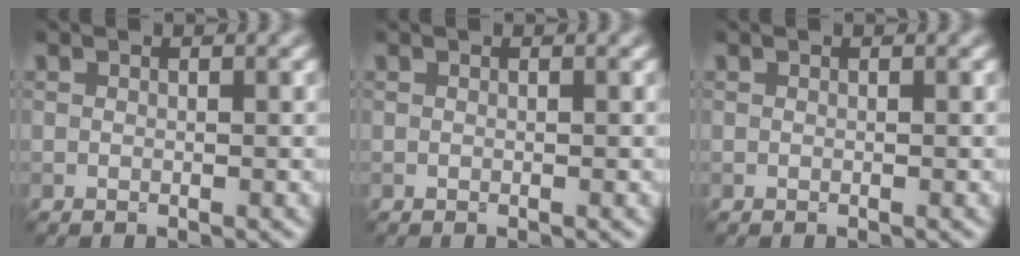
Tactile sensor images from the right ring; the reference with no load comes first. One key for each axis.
{"total": 0.0}
{"total": 0.0}